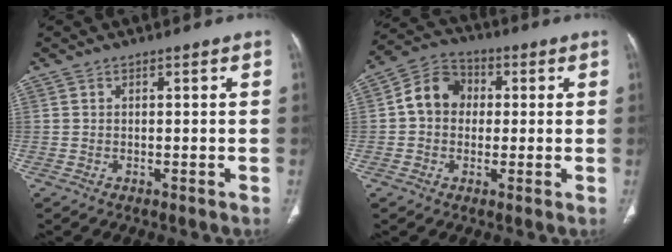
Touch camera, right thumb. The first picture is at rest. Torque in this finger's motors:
{"motor_torque": [0.61, 1.82, 0.64, -0.02, 0.03]}